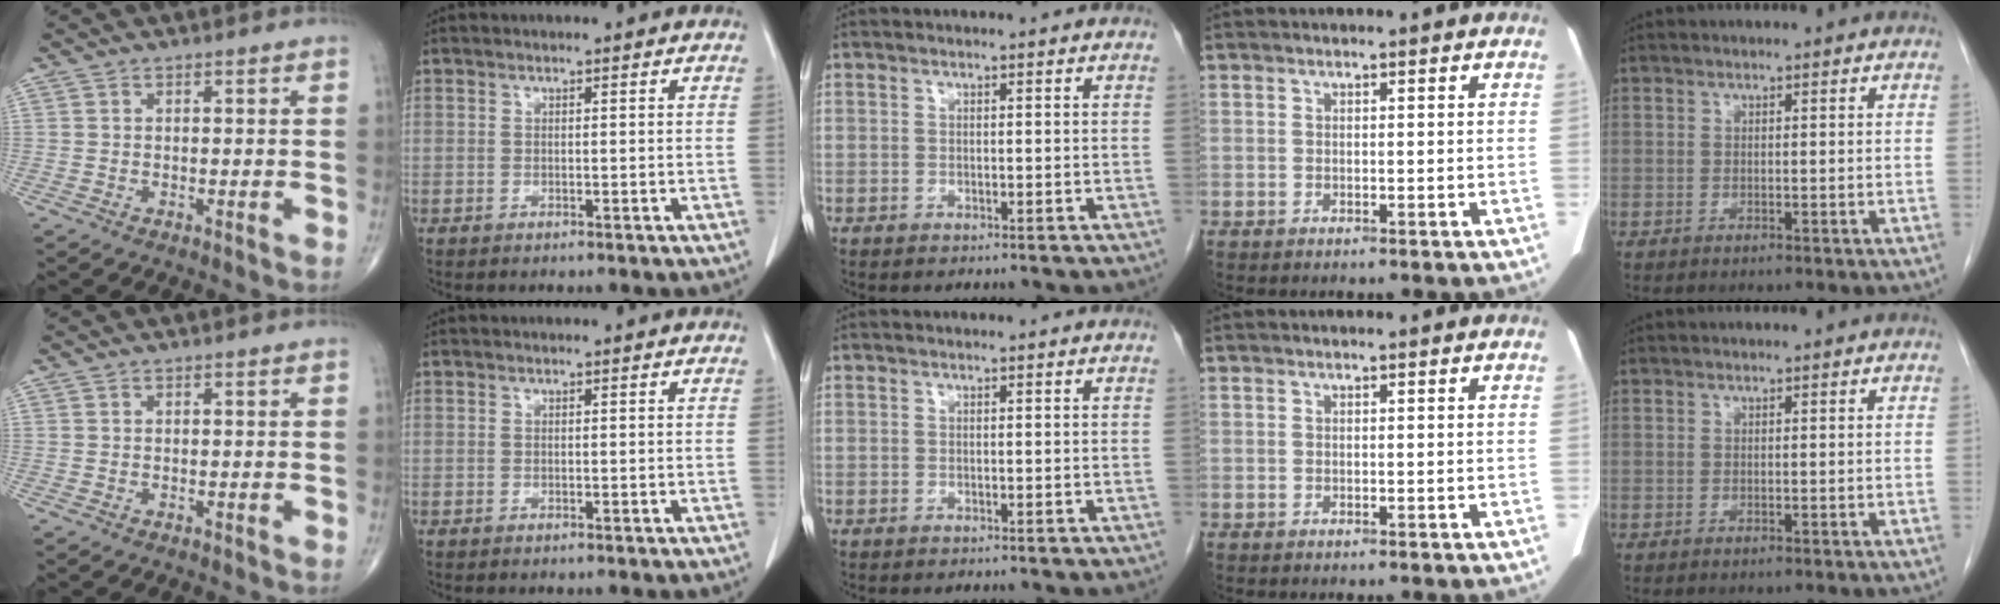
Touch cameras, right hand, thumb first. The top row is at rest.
{}